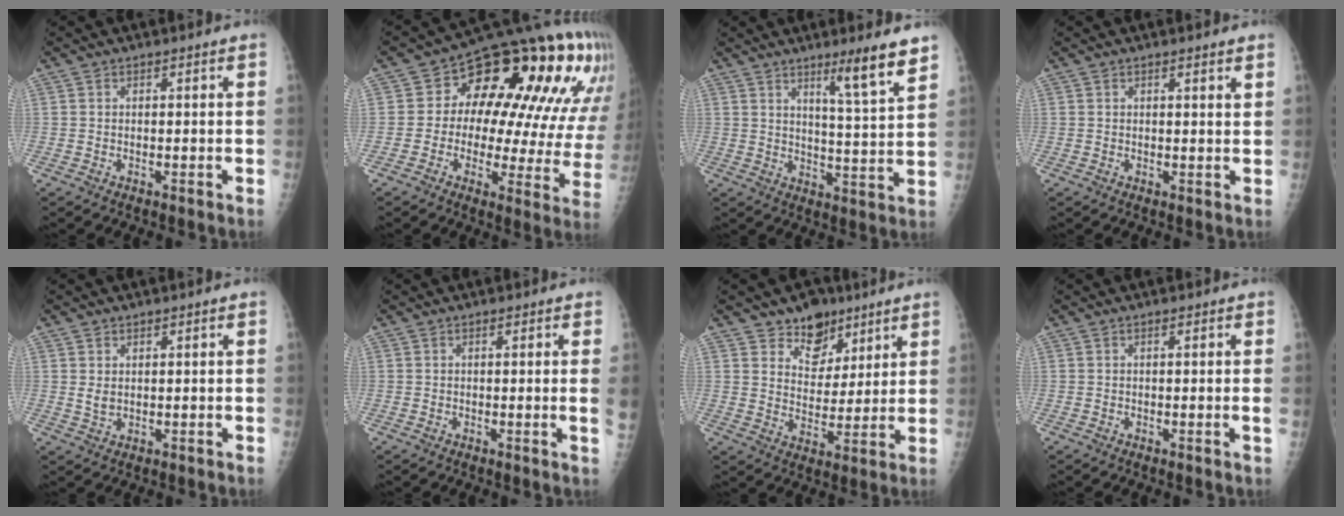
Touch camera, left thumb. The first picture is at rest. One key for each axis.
{"total": 24.6, "fx": 9.8, "fy": 12.4, "fz": 18.8, "tx": -0.199, "ty": 0.018, "tz": 0.126}
{"total": 9.3, "fx": 6.5, "fy": 0.2, "fz": 6.7, "tx": -0.091, "ty": -0.050, "tz": 0.099}
{"total": 1.6, "fx": 1.2, "fy": 0.3, "fz": 1.0, "tx": -0.005, "ty": -0.005, "tz": 0.014}
{"total": 2.0, "fx": 0.8, "fy": 1.5, "fz": 1.1, "tx": -0.009, "ty": -0.007, "tz": 0.018}
{"total": 2.1, "fx": 0.2, "fy": -0.7, "fz": 2.0, "tx": -0.033, "ty": -0.005, "tz": 0.001}
{"total": 9.1, "fx": 6.4, "fy": 6.0, "fz": 2.4, "tx": 0.004, "ty": -0.039, "tz": 0.107}
{"total": 1.0, "fx": -0.1, "fy": -0.4, "fz": 0.9, "tx": -0.013, "ty": -0.001, "tz": -0.002}